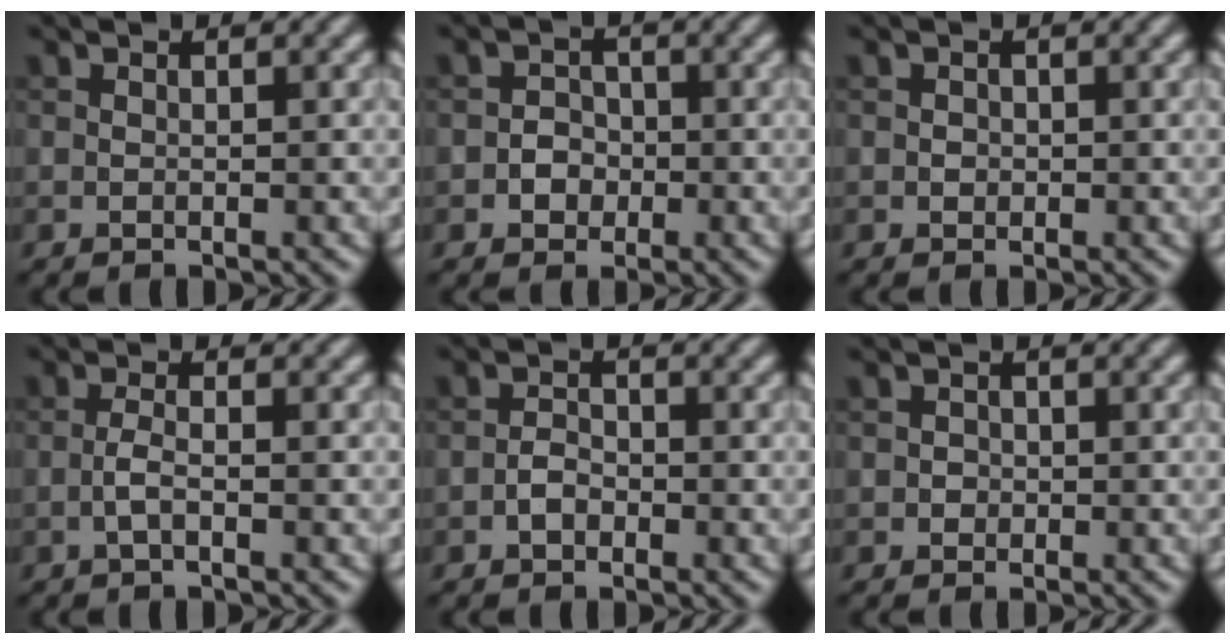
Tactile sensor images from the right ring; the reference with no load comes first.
{"total": 1.8, "force": [-0.6, 1.6, 0.6], "torque": [0.001, 0.004, -0.015]}
{"total": 0.6, "force": [0.0, 0.6, 0.2], "torque": [0.001, -0.002, 0.000]}
{"total": 1.5, "force": [-0.5, 0.3, 1.3], "torque": [-0.030, 0.002, -0.013]}
{"total": 1.4, "force": [-0.7, 0.9, 0.8], "torque": [-0.014, 0.005, -0.016]}
{"total": 0.7, "force": [-0.1, 0.7, 0.2], "torque": [0.002, -0.001, -0.002]}